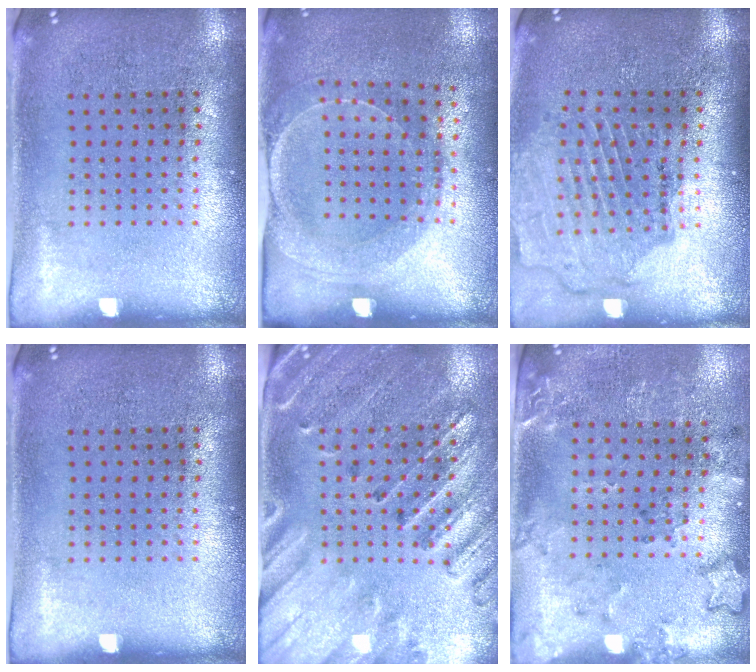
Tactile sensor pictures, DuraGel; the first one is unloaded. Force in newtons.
{"total": 1.5, "press": 1.5, "slide": 0.4}
{"total": 1.6, "press": 1.6, "slide": 0.2}
{"total": 0.0}
{"total": 2.6, "press": 2.4, "slide": 0.9}
{"total": 1.9, "press": 1.5, "slide": 1.2}